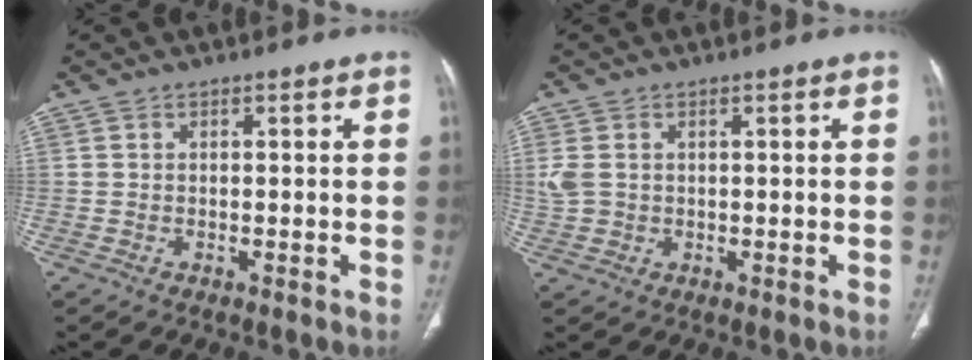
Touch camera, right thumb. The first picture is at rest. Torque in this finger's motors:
{"motor_torque": [0.14, -0.06, 0.16, 0.62, -0.06]}